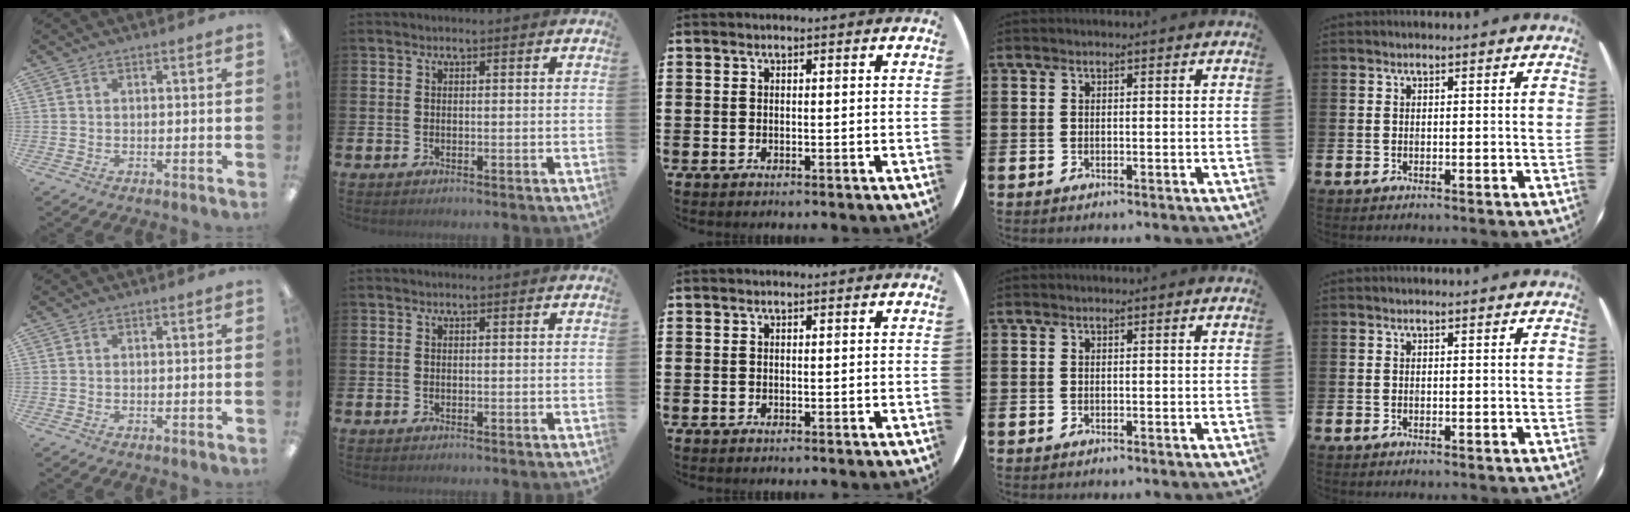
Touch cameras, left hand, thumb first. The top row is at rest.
{}